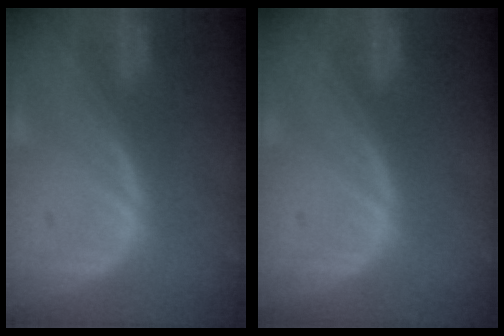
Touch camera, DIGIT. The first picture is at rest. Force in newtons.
{"total": 0.0}